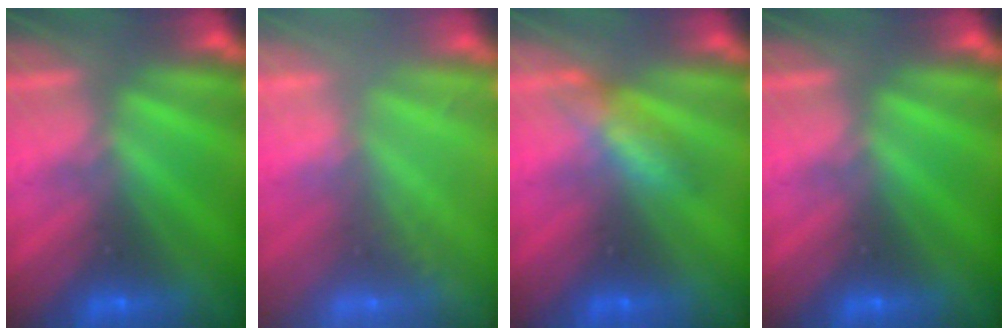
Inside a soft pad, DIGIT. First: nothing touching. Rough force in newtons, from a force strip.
{"total": 1.6}
{"total": 2.8}
{"total": 0.0}